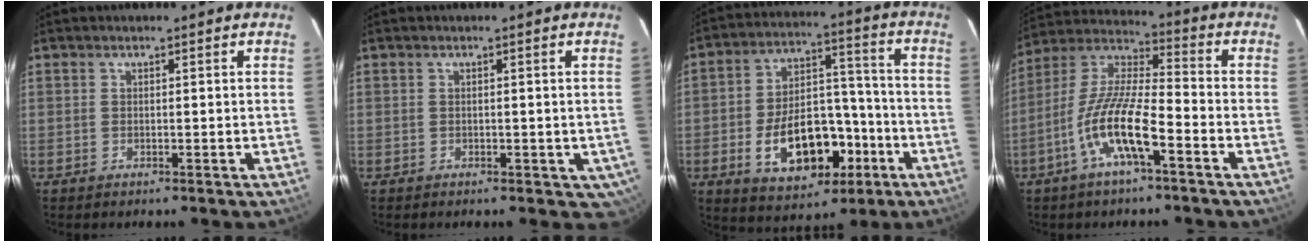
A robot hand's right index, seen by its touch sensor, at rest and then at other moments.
{"total": 3.1, "force": [-0.6, 2.4, 1.7], "torque": [-0.009, 0.005, 0.001]}
{"total": 17.3, "force": [-6.7, 9.8, 12.6], "torque": [-0.234, 0.027, -0.084]}
{"total": 13.1, "force": [-6.1, 2.6, 11.3], "torque": [-0.232, -0.002, -0.121]}